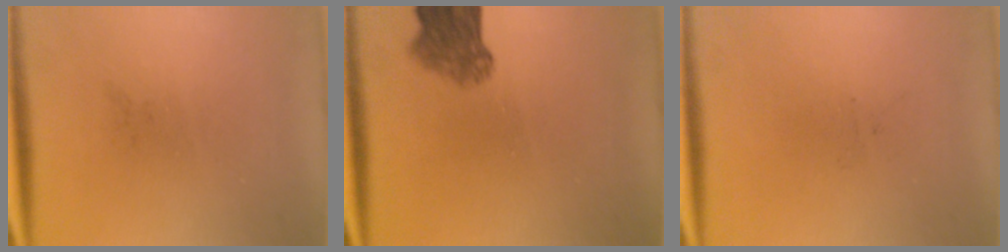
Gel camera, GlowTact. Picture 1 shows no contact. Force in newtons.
{"total": 5.4}
{"total": 0.0}